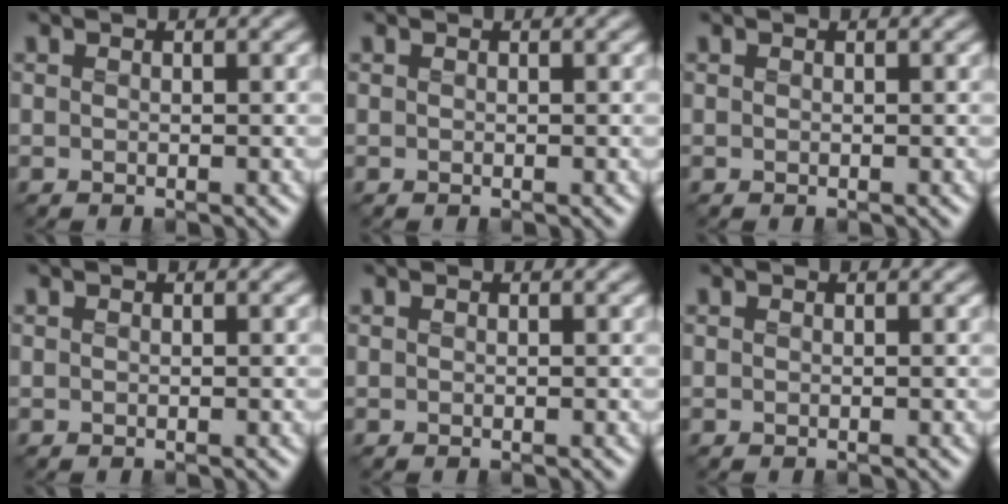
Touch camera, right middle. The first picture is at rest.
{"total": 0.0}
{"total": 0.0}
{"total": 0.0}
{"total": 0.0}
{"total": 0.0}